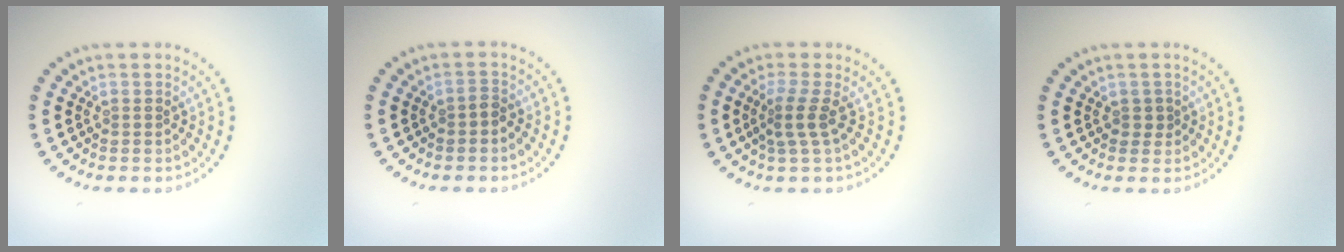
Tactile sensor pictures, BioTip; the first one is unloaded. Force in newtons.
{"total": 0.9, "press": 0.7, "slide": 0.6}
{"total": 2.2, "press": 1.5, "slide": 1.6}
{"total": 1.0, "press": 0.9, "slide": 0.4}